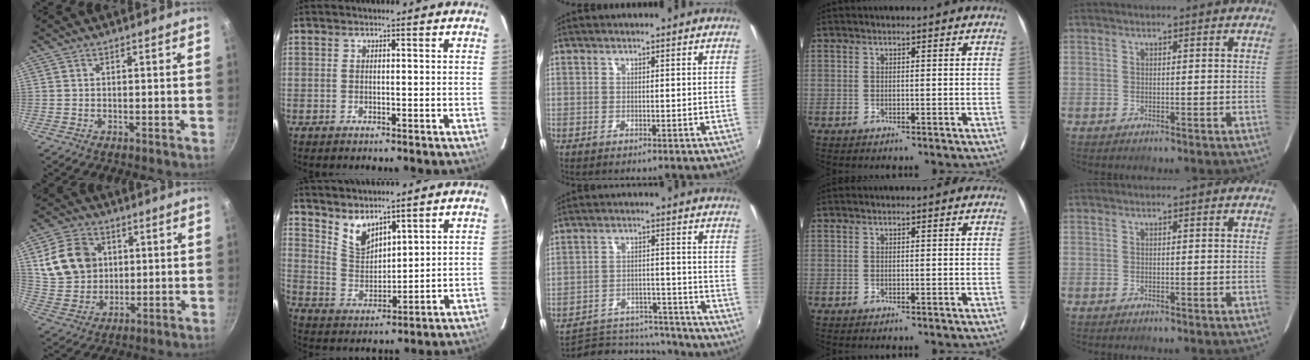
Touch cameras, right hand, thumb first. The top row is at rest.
{"thumb": {"total": 13.4, "force": [3.5, 10.8, 7.1], "torque": [-0.113, -0.004, 0.074]}, "index": {"total": 6.7, "force": [5.5, 2.4, 3.0], "torque": [-0.052, -0.003, 0.115]}, "middle": {"total": 15.6, "force": [-14.3, 4.8, 4.0], "torque": [-0.088, 0.019, -0.194]}}